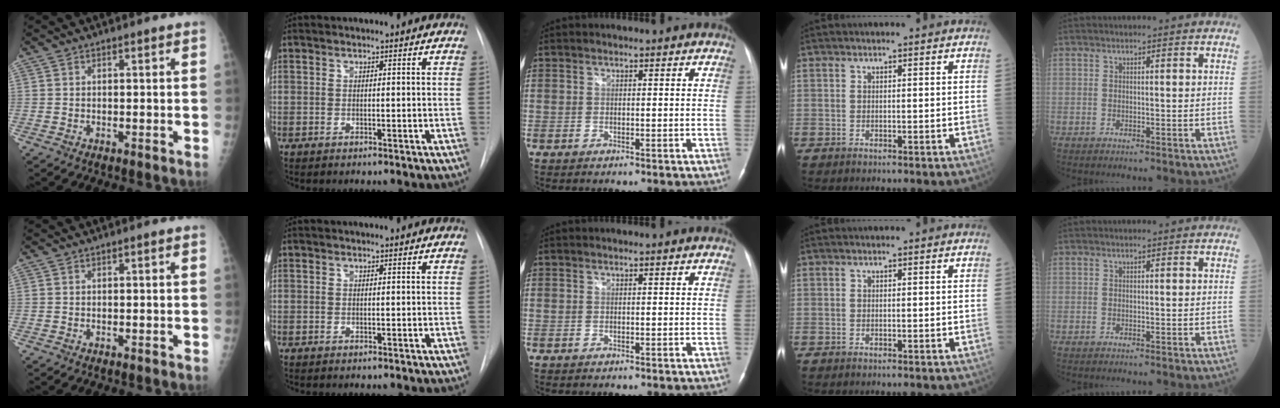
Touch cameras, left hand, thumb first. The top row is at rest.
{}